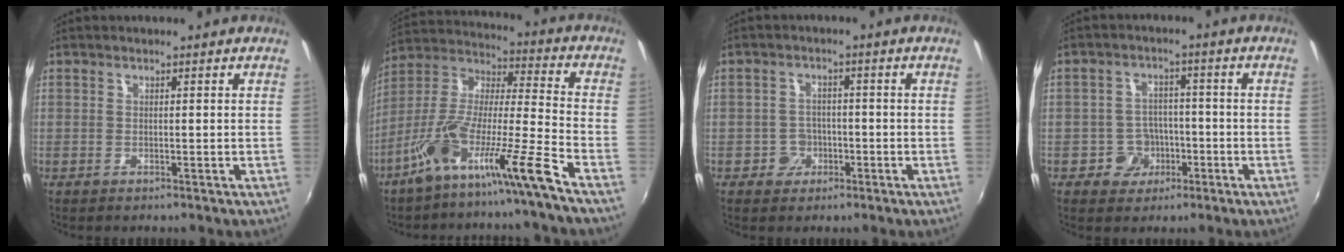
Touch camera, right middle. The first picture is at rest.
{"total": 13.6, "force": [-9.5, -1.3, 9.6], "torque": [-0.160, -0.016, -0.179]}
{"total": 3.8, "force": [-1.7, 3.4, 0.2], "torque": [-0.005, 0.015, -0.028]}
{"total": 5.9, "force": [-2.6, 5.2, 0.9], "torque": [-0.026, 0.020, -0.035]}